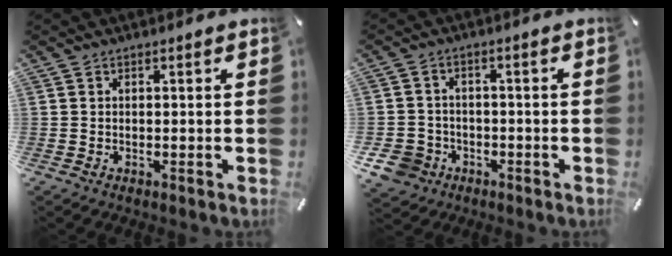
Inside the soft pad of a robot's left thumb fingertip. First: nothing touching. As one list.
[{"total": 7.4, "force": [-3.5, 6.1, 2.0], "torque": [-0.070, 0.023, -0.070]}]